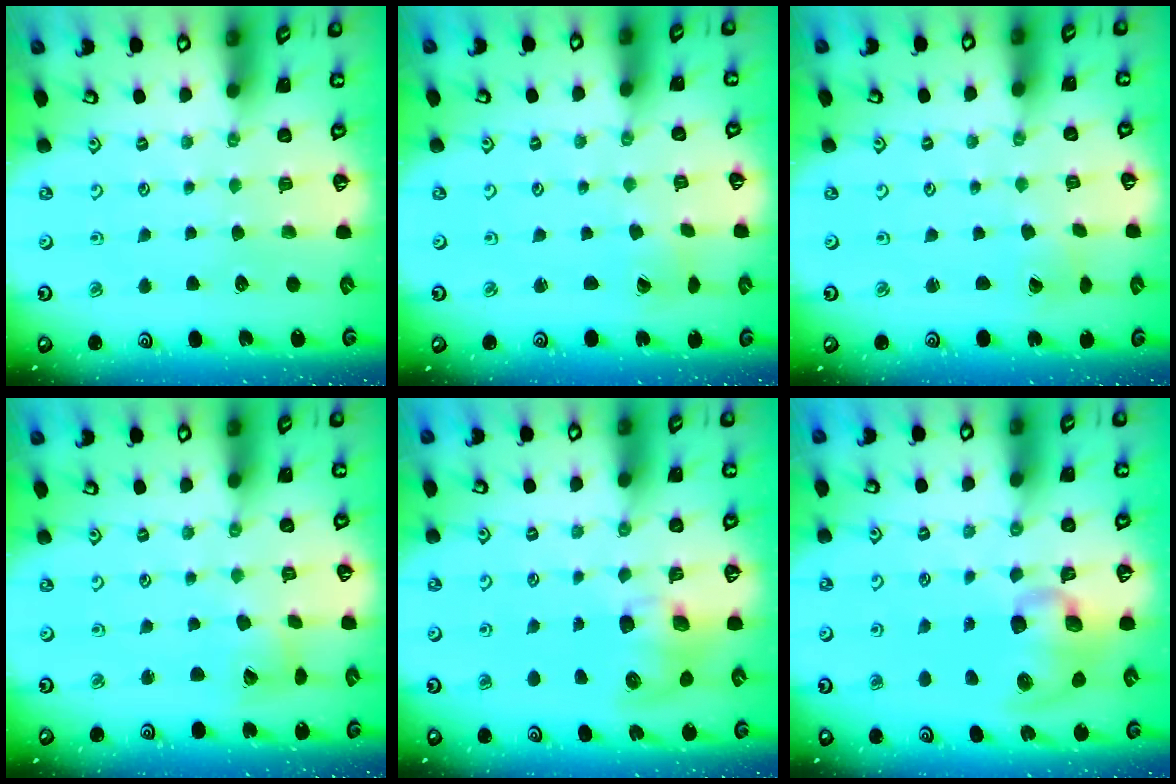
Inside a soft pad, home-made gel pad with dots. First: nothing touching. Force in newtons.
{"total": 1.2, "press": 1.1, "slide": 0.4}
{"total": 1.5, "press": 1.5, "slide": 0.3}
{"total": 7.1, "press": 7.0, "slide": 0.9}
{"total": 9.0, "press": 9.0, "slide": 1.0}
{"total": 11.1, "press": 11.0, "slide": 1.9}